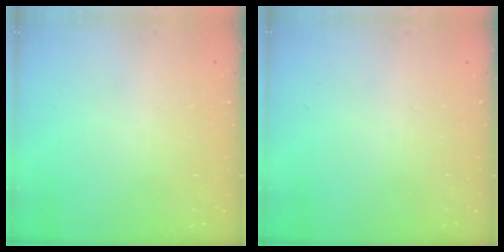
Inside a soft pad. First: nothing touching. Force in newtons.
{"total": 0.0}